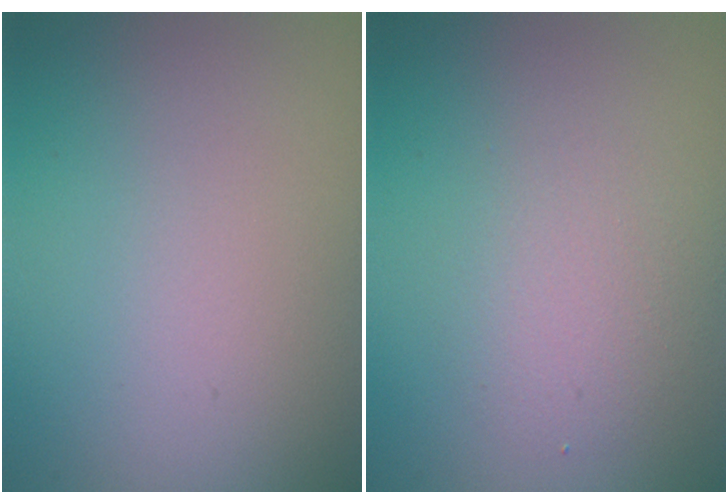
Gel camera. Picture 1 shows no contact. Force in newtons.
{"total": 2.7, "press": 2.7, "slide": 0.2}